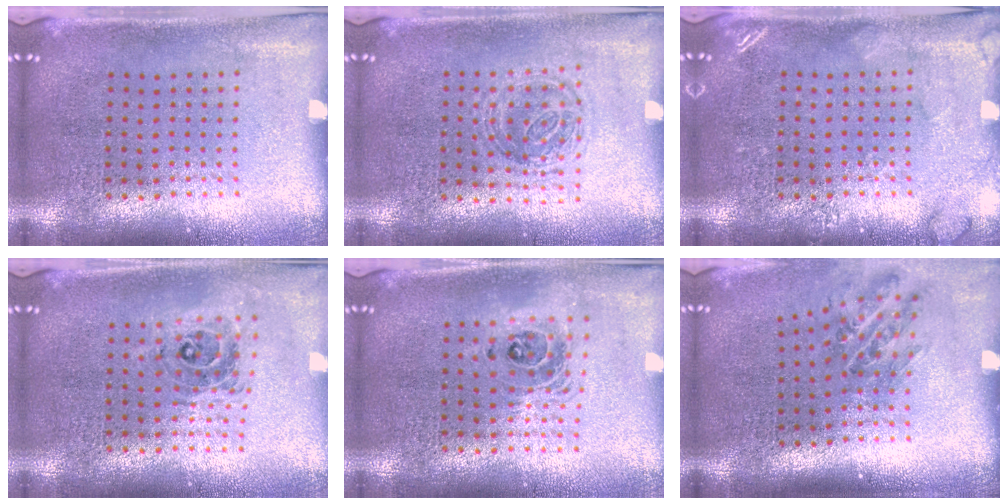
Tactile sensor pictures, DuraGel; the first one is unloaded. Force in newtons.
{"total": 1.2, "press": 1.0, "slide": 0.6}
{"total": 1.8, "press": 1.8, "slide": 0.3}
{"total": 0.7, "press": 0.7, "slide": 0.1}
{"total": 1.4, "press": 1.2, "slide": 0.7}
{"total": 1.1, "press": 1.0, "slide": 0.6}